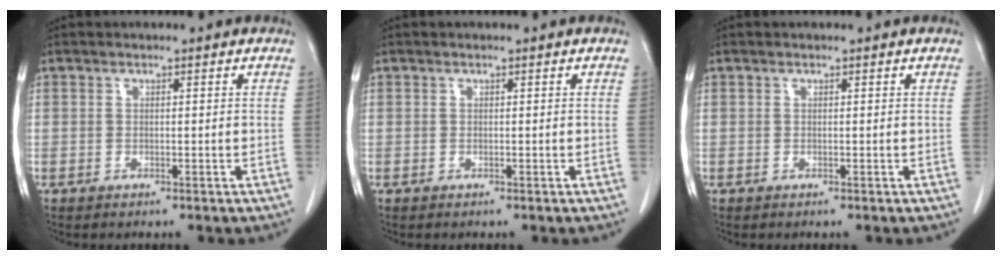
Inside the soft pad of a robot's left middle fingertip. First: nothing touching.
{"total": 0.0}
{"total": 0.0}